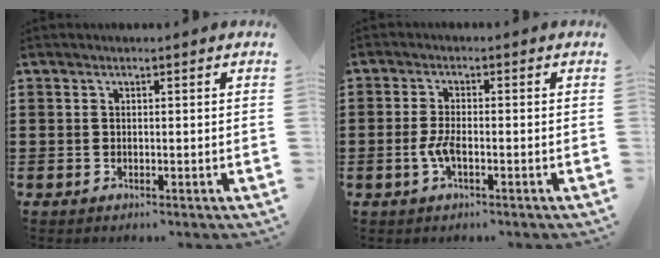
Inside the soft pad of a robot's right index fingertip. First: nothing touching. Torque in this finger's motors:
{"motor_torque": [-0.01, 0.34, -0.01, 0.01]}